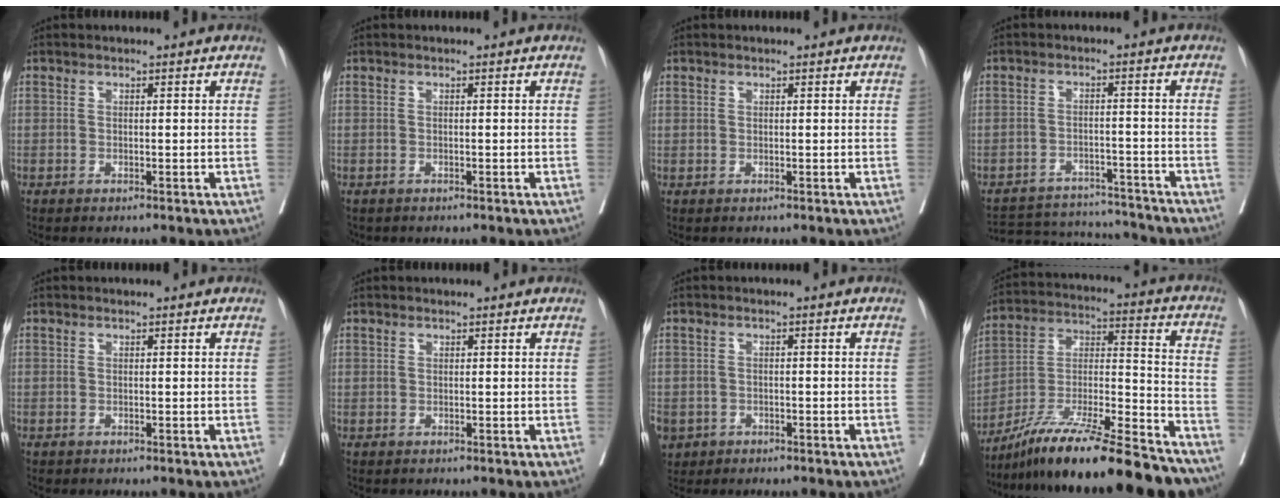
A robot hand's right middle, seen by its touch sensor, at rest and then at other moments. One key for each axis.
{"total": 1.0, "fx": -0.8, "fy": 0.6, "fz": 0.1, "tx": -0.011, "ty": 0.000, "tz": -0.011}
{"total": 0.6, "fx": 0.1, "fy": 0.6, "fz": 0.0, "tx": 0.011, "ty": 0.005, "tz": 0.000}
{"total": 11.8, "fx": -11.5, "fy": 2.4, "fz": 0.9, "tx": -0.013, "ty": 0.013, "tz": -0.161}
{"total": 0.0}
{"total": 0.7, "fx": 0.1, "fy": 0.7, "fz": 0.0, "tx": 0.011, "ty": 0.005, "tz": -0.001}
{"total": 7.1, "fx": -3.5, "fy": 5.7, "fz": 2.3, "tx": -0.070, "ty": -0.002, "tz": -0.049}
{"total": 25.4, "fx": -20.8, "fy": 2.4, "fz": 14.4, "tx": -0.216, "ty": -0.015, "tz": -0.346}